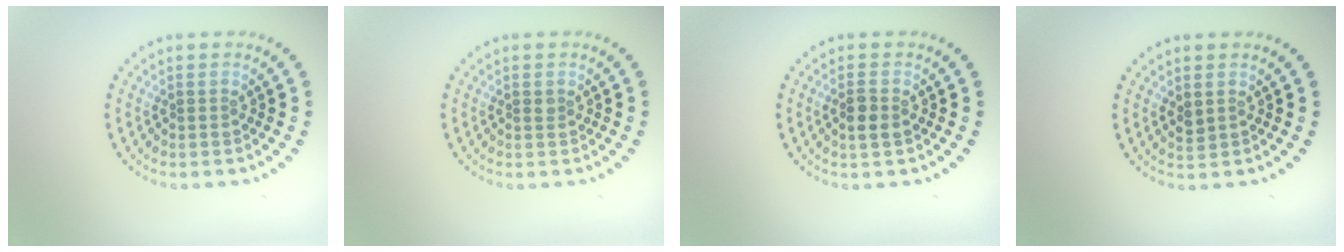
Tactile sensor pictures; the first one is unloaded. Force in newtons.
{"total": 0.6, "press": 0.5, "slide": 0.3}
{"total": 1.7, "press": 1.6, "slide": 0.5}
{"total": 1.1, "press": 1.0, "slide": 0.3}